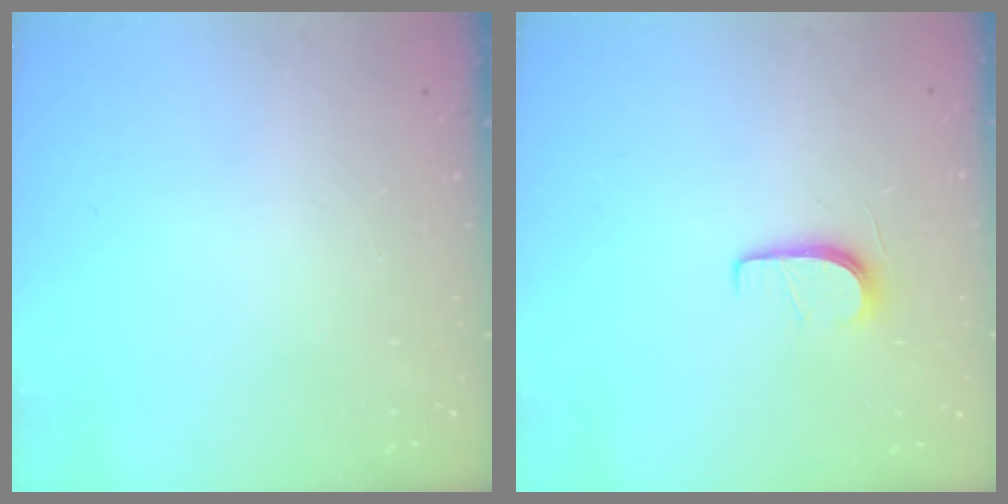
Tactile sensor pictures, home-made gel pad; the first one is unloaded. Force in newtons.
{"total": 5.6, "press": 5.6, "slide": 0.7}